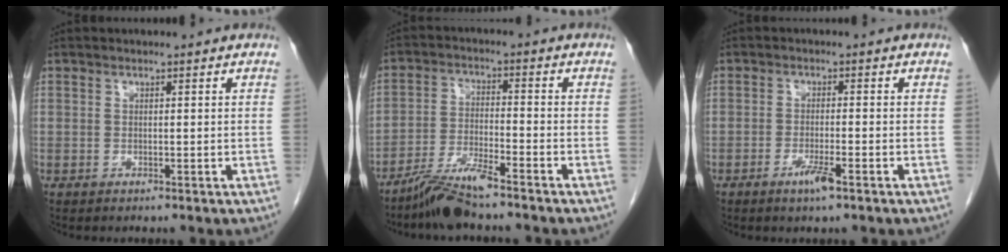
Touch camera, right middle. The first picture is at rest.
{"total": 6.9, "force": [-5.8, 0.2, 3.8], "torque": [-0.078, -0.021, -0.112]}
{"total": 3.3, "force": [-2.0, 0.1, 2.6], "torque": [-0.051, -0.006, -0.036]}